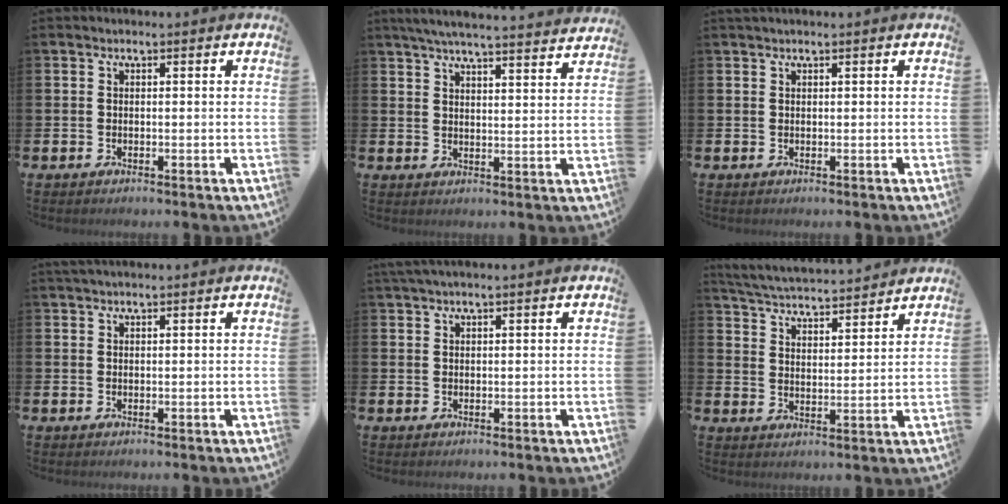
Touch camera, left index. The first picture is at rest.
{"total": 5.6, "force": [5.5, -0.1, 1.4], "torque": [-0.042, -0.028, 0.096]}
{"total": 0.7, "force": [0.6, 0.0, 0.3], "torque": [0.001, -0.001, 0.009]}
{"total": 1.0, "force": [1.0, 0.0, 0.4], "torque": [-0.001, -0.001, 0.016]}
{"total": 1.5, "force": [1.2, -0.1, 0.9], "torque": [-0.019, 0.003, 0.022]}
{"total": 4.8, "force": [4.8, 0.3, 0.3], "torque": [-0.026, -0.038, 0.081]}